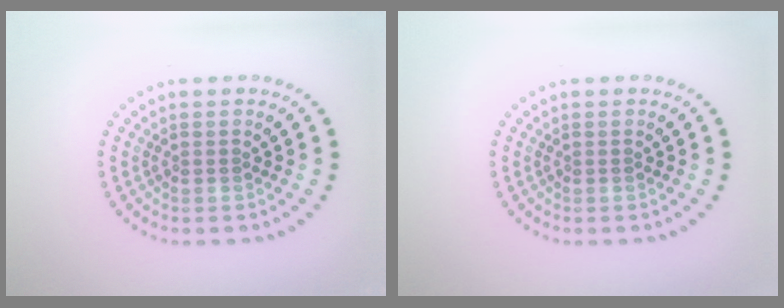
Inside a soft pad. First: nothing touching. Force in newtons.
{"total": 0.0}